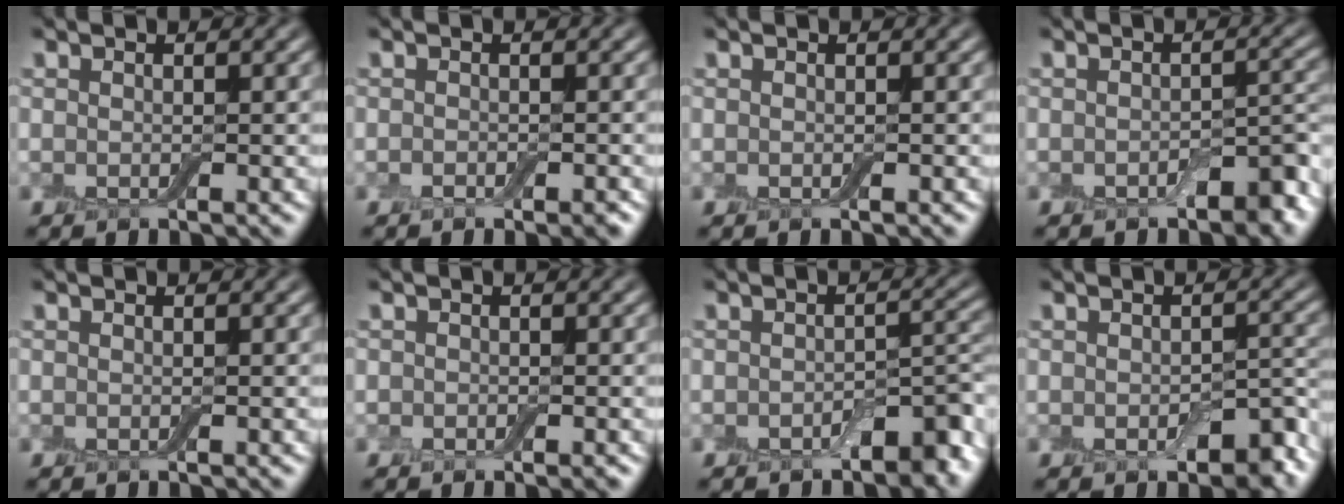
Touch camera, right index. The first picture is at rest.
{"total": 1.3, "force": [-0.8, 0.5, 0.9], "torque": [-0.013, -0.004, -0.011]}
{"total": 0.0}
{"total": 3.1, "force": [-1.8, 1.4, 2.1], "torque": [-0.026, 0.003, -0.026]}
{"total": 0.0}
{"total": 0.9, "force": [-0.5, 0.5, 0.5], "torque": [-0.007, -0.005, -0.008]}
{"total": 3.5, "force": [-2.1, 1.6, 2.3], "torque": [-0.027, 0.003, -0.031]}
{"total": 3.5, "force": [-1.5, 1.8, 2.6], "torque": [-0.034, -0.005, -0.018]}